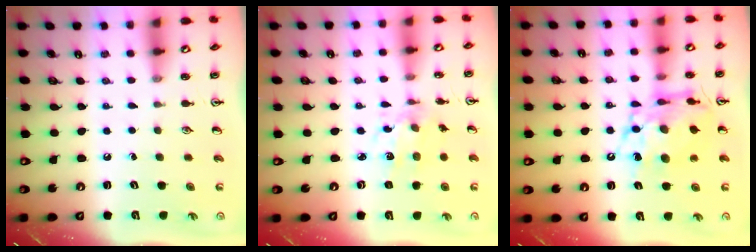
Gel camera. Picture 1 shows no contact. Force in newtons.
{"total": 5.5, "press": 5.2, "slide": 1.7}
{"total": 14.2, "press": 14.1, "slide": 1.6}